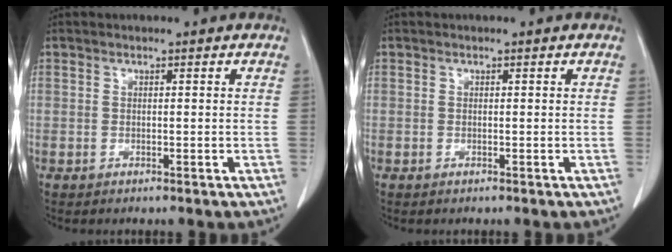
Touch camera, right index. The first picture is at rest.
{"total": 0.0}